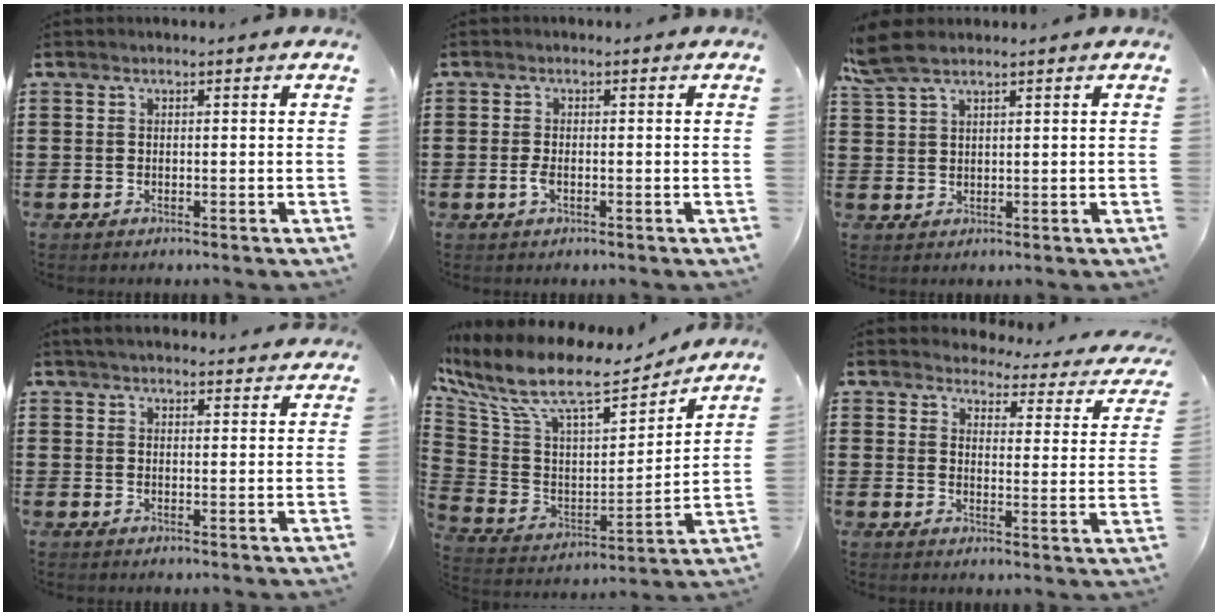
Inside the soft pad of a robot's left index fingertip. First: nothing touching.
{"total": 1.9, "force": [-0.8, 0.7, 1.6], "torque": [-0.044, -0.006, -0.019]}
{"total": 4.3, "force": [3.0, 1.2, 2.9], "torque": [-0.064, 0.006, 0.056]}
{"total": 3.0, "force": [3.0, 0.2, 0.6], "torque": [-0.020, -0.004, 0.056]}
{"total": 13.4, "force": [9.7, 3.9, 8.3], "torque": [-0.192, -0.052, 0.169]}
{"total": 3.3, "force": [3.2, 0.5, 0.5], "torque": [-0.032, -0.025, 0.051]}